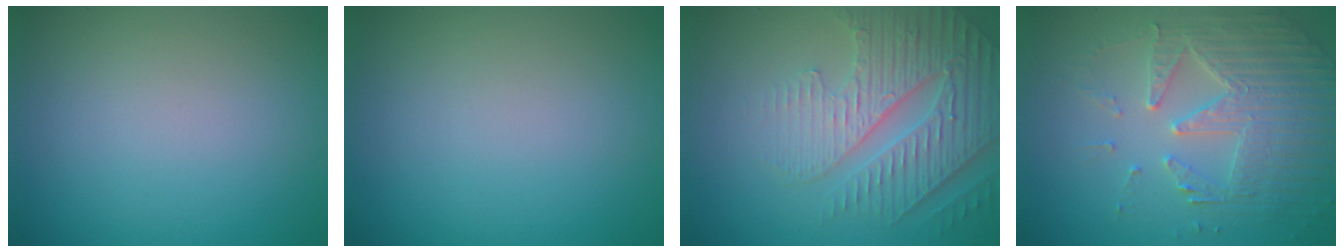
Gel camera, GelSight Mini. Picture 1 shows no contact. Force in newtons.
{"total": 0.0}
{"total": 5.1, "press": 4.6, "slide": 2.3}
{"total": 5.0, "press": 4.4, "slide": 2.4}